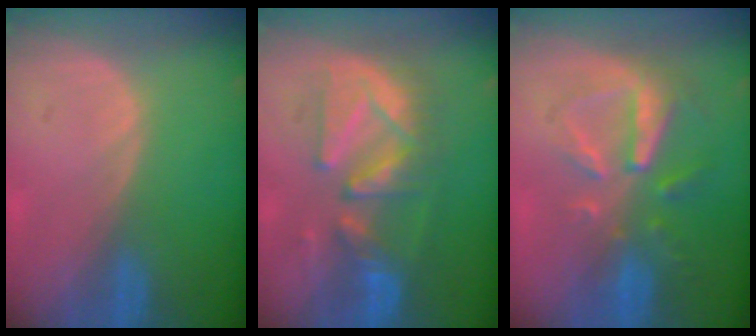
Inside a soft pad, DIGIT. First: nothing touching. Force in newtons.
{"total": 9.2, "press": 9.2, "slide": 0.3}
{"total": 8.2, "press": 7.4, "slide": 3.6}